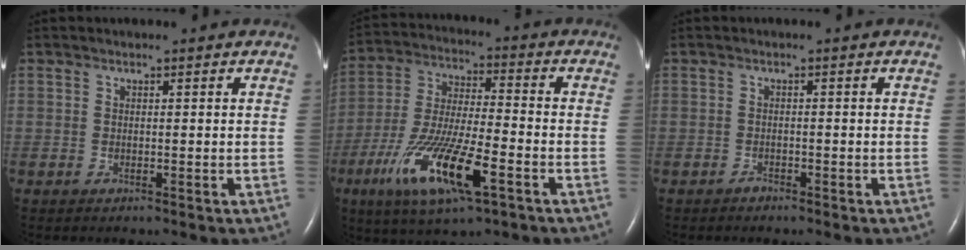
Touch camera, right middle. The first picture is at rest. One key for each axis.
{"total": 15.5, "fx": -7.0, "fy": 2.9, "fz": 13.5, "tx": -0.277, "ty": -0.019, "tz": -0.121}
{"total": 0.8, "fx": -0.7, "fy": 0.3, "fz": 0.1, "tx": -0.003, "ty": 0.000, "tz": -0.013}